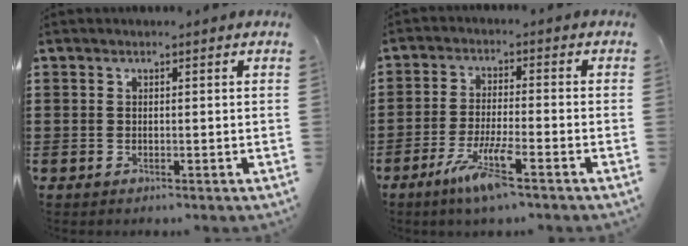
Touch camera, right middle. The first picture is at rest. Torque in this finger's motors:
{"motor_torque": [1.43, -0.71, 0.69, 0.16]}